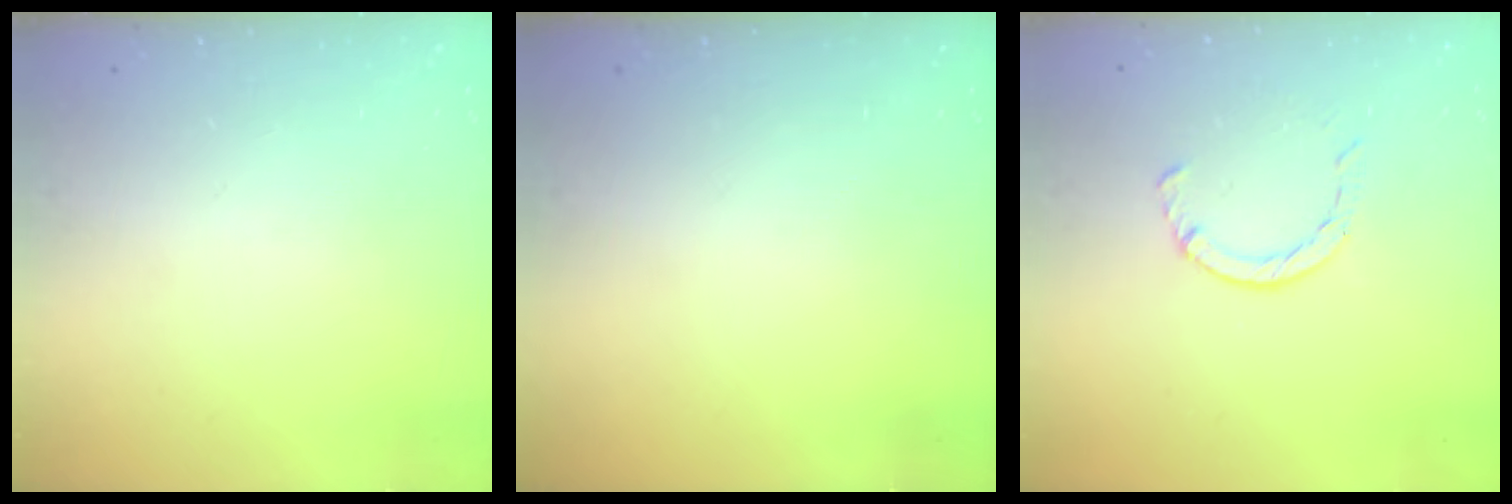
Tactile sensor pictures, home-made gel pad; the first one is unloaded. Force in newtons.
{"total": 0.0}
{"total": 4.1, "press": 4.0, "slide": 0.4}